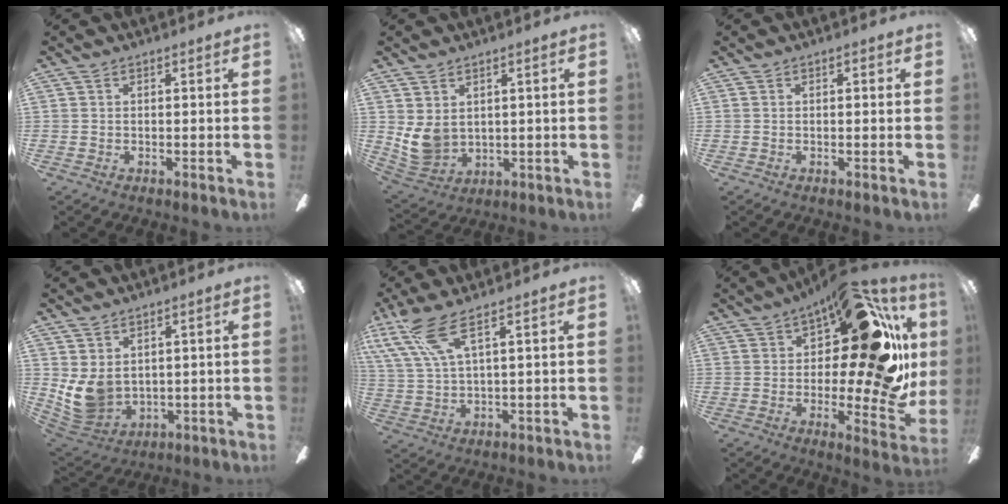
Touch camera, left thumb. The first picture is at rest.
{"total": 7.3, "force": [1.9, 5.6, 4.4], "torque": [-0.110, -0.012, 0.039]}
{"total": 1.1, "force": [0.2, 0.5, 1.0], "torque": [-0.022, 0.005, 0.002]}
{"total": 8.9, "force": [1.6, 6.8, 5.5], "torque": [-0.136, -0.013, 0.034]}
{"total": 10.1, "force": [6.3, 2.3, 7.6], "torque": [-0.169, -0.025, 0.118]}
{"total": 23.5, "force": [8.4, 8.5, 20.3], "torque": [-0.280, -0.058, 0.132]}